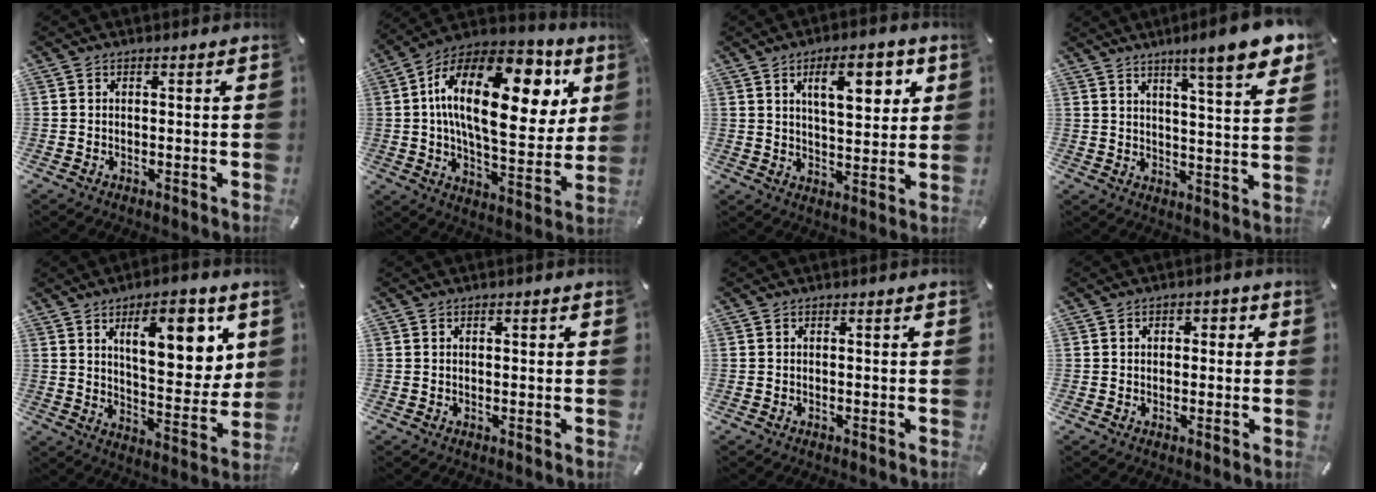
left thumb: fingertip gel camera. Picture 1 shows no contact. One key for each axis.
{"total": 26.4, "fx": 8.3, "fy": 13.0, "fz": 21.4, "tx": -0.368, "ty": -0.041, "tz": 0.127}
{"total": 11.9, "fx": 5.5, "fy": 4.9, "fz": 9.4, "tx": -0.137, "ty": -0.010, "tz": 0.087}
{"total": 10.9, "fx": 8.1, "fy": 1.1, "fz": 7.3, "tx": -0.112, "ty": -0.053, "tz": 0.130}
{"total": 14.9, "fx": 7.2, "fy": 6.2, "fz": 11.5, "tx": -0.155, "ty": -0.033, "tz": 0.113}
{"total": 1.0, "fx": 0.3, "fy": 0.5, "fz": 0.8, "tx": -0.016, "ty": 0.003, "tz": 0.004}
{"total": 0.0}
{"total": 2.1, "fx": 0.0, "fy": 1.6, "fz": 1.4, "tx": -0.013, "ty": 0.002, "tz": -0.007}